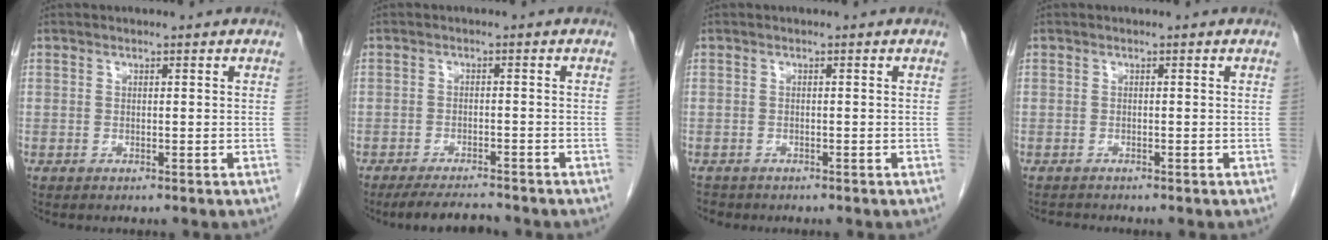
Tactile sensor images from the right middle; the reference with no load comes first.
{"total": 5.2, "force": [-4.9, 0.5, 1.6], "torque": [-0.029, -0.016, -0.082]}
{"total": 1.5, "force": [-1.3, 0.7, 0.0], "torque": [-0.008, -0.002, -0.023]}
{"total": 1.0, "force": [-1.0, 0.1, 0.0], "torque": [-0.006, -0.006, -0.017]}